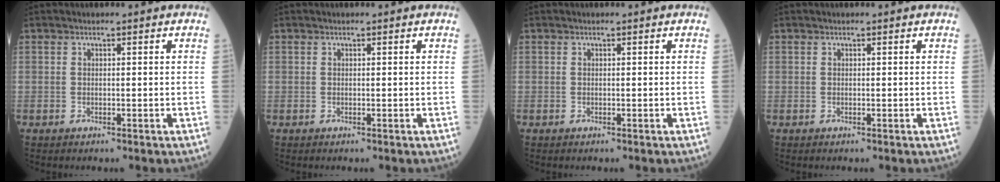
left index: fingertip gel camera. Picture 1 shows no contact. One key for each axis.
{"total": 0.0}
{"total": 0.0}
{"total": 0.0}